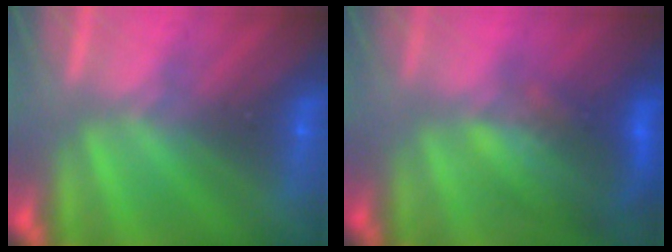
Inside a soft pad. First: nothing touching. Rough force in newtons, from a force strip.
{"total": 3.6}